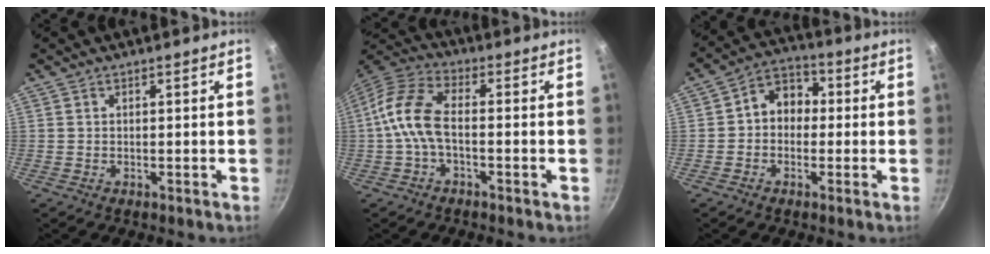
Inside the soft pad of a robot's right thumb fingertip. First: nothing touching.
{"total": 9.4, "force": [-1.9, 5.0, 7.8], "torque": [-0.162, 0.035, -0.054]}
{"total": 7.8, "force": [0.1, 6.4, 4.6], "torque": [-0.029, 0.024, -0.018]}